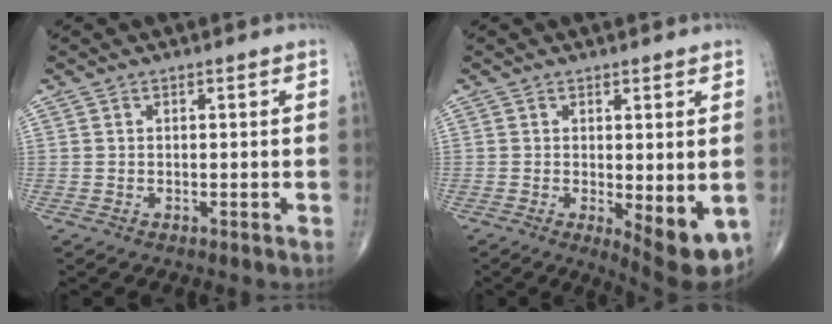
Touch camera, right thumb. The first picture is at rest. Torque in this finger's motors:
{"motor_torque": [-0.45, 0.47, 0.59, 0.49, 0.07]}